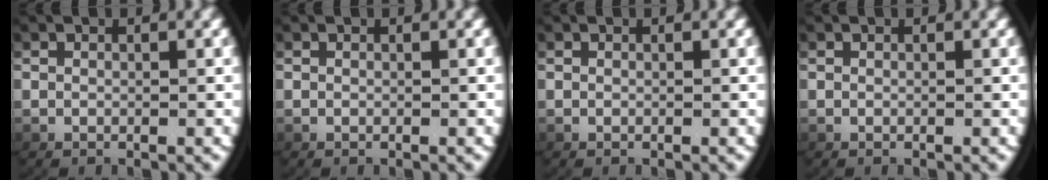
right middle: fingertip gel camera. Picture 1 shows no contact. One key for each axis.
{"total": 0.0}
{"total": 0.0}
{"total": 0.0}